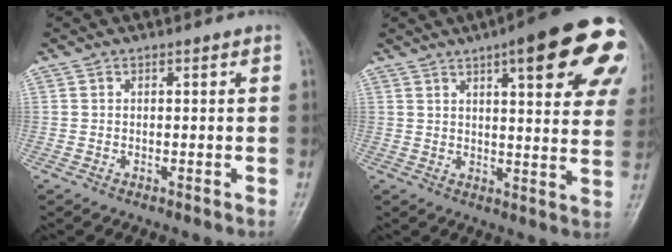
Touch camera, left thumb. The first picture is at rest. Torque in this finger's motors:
{"motor_torque": [2.58, 2.43, 1.93, -0.84, 0.10]}